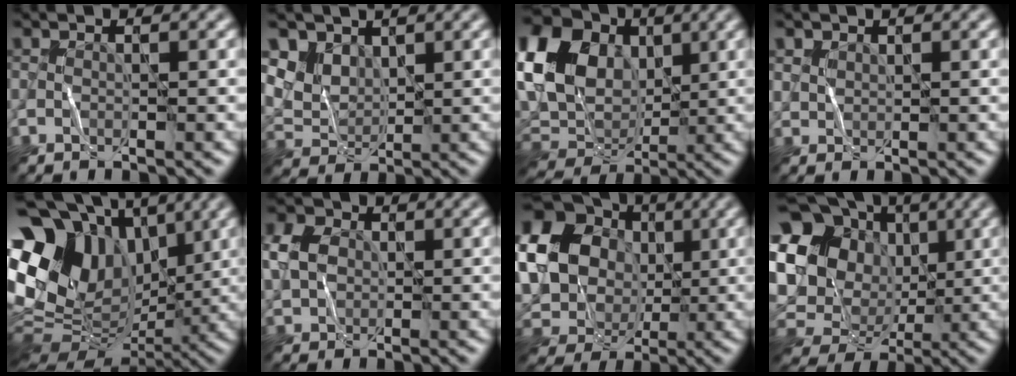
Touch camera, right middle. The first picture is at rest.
{"total": 3.6, "force": [2.2, 2.6, 1.2], "torque": [-0.031, -0.002, 0.044]}
{"total": 13.9, "force": [2.9, 11.2, 7.8], "torque": [-0.174, 0.031, 0.036]}
{"total": 1.0, "force": [0.8, 0.5, -0.1], "torque": [0.002, 0.000, 0.020]}
{"total": 16.9, "force": [3.1, 12.6, 10.9], "torque": [-0.203, 0.021, 0.077]}
{"total": 4.0, "force": [0.6, 3.3, 2.1], "torque": [-0.056, 0.011, 0.005]}
{"total": 20.0, "force": [2.7, 18.1, 8.2], "torque": [-0.210, 0.020, 0.005]}
{"total": 18.9, "force": [3.5, 17.1, 7.3], "torque": [-0.187, 0.039, 0.038]}